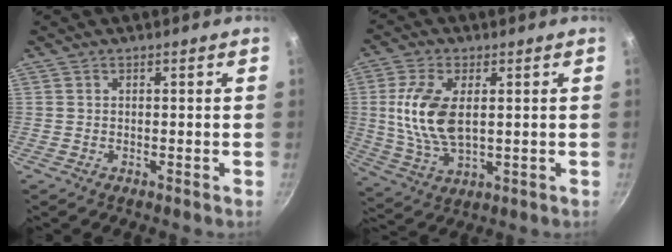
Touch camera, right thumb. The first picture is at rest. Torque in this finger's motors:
{"motor_torque": [0.59, 0.19, 1.02, -0.62, 0.31]}